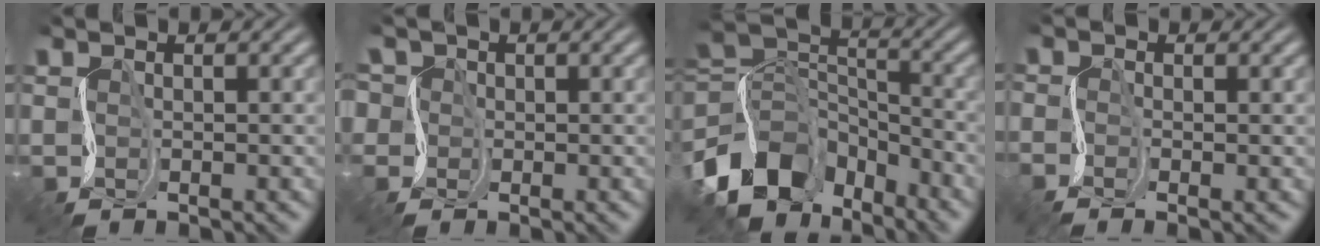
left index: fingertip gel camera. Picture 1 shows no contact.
{"total": 4.0, "force": [0.7, 3.7, 1.3], "torque": [-0.028, 0.026, -0.021]}
{"total": 11.6, "force": [-6.8, 7.2, 6.2], "torque": [-0.117, 0.012, -0.146]}
{"total": 1.2, "force": [-0.7, 0.2, 0.9], "torque": [-0.017, -0.002, -0.019]}